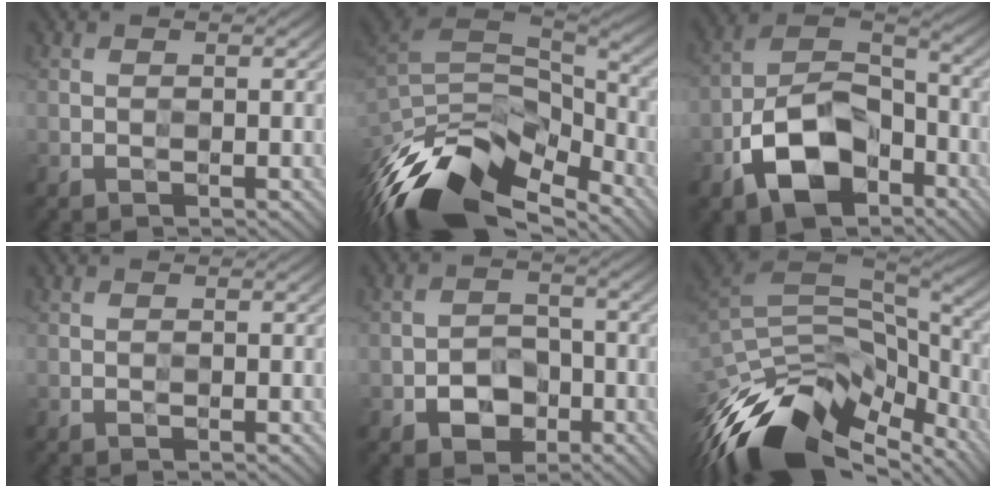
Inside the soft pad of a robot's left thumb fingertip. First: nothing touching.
{"total": 15.4, "force": [-10.9, 6.9, 8.4], "torque": [-0.207, -0.029, -0.173]}
{"total": 10.6, "force": [-5.9, 6.4, 6.1], "torque": [-0.120, 0.002, -0.124]}
{"total": 0.0}
{"total": 3.6, "force": [-2.2, 2.7, 1.0], "torque": [-0.006, 0.002, -0.043]}
{"total": 16.1, "force": [-11.3, 7.4, 8.7], "torque": [-0.215, -0.034, -0.179]}